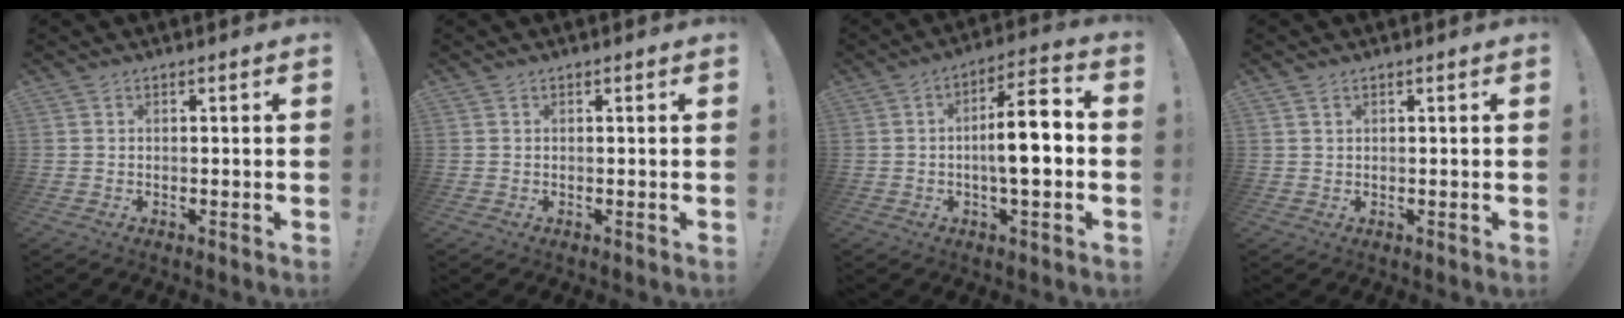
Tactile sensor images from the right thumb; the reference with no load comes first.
{"total": 0.0}
{"total": 12.0, "force": [-1.3, 3.3, 11.4], "torque": [-0.181, 0.008, -0.030]}
{"total": 1.2, "force": [0.8, 0.5, 0.8], "torque": [-0.013, -0.001, 0.015]}